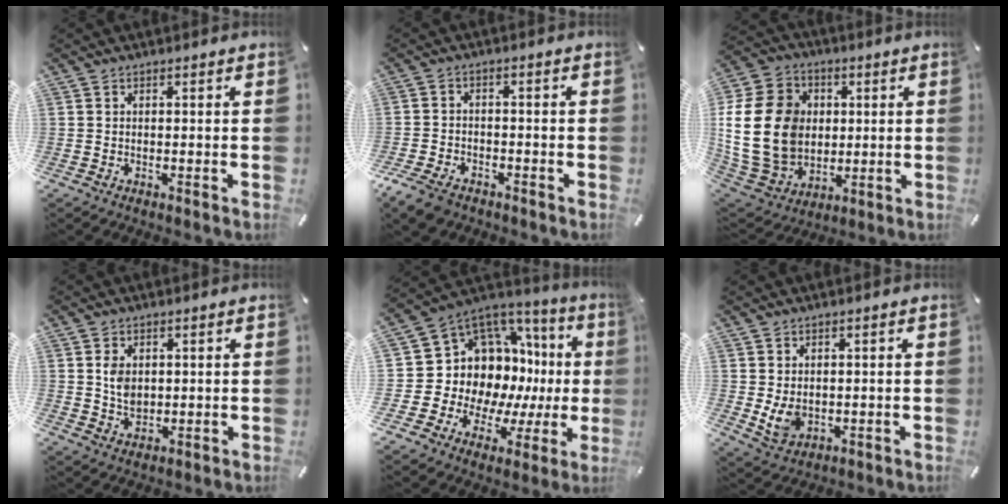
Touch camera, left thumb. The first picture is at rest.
{"total": 5.2, "force": [-3.7, 3.0, 2.0], "torque": [-0.055, 0.013, -0.074]}
{"total": 21.6, "force": [1.2, 17.7, 12.3], "torque": [-0.258, 0.004, 0.026]}
{"total": 5.0, "force": [1.1, 3.8, 3.1], "torque": [-0.064, 0.000, 0.018]}
{"total": 12.1, "force": [2.9, 10.4, 5.4], "torque": [-0.081, -0.074, 0.067]}
{"total": 5.1, "force": [0.8, 4.1, 3.0], "torque": [-0.059, -0.009, 0.013]}